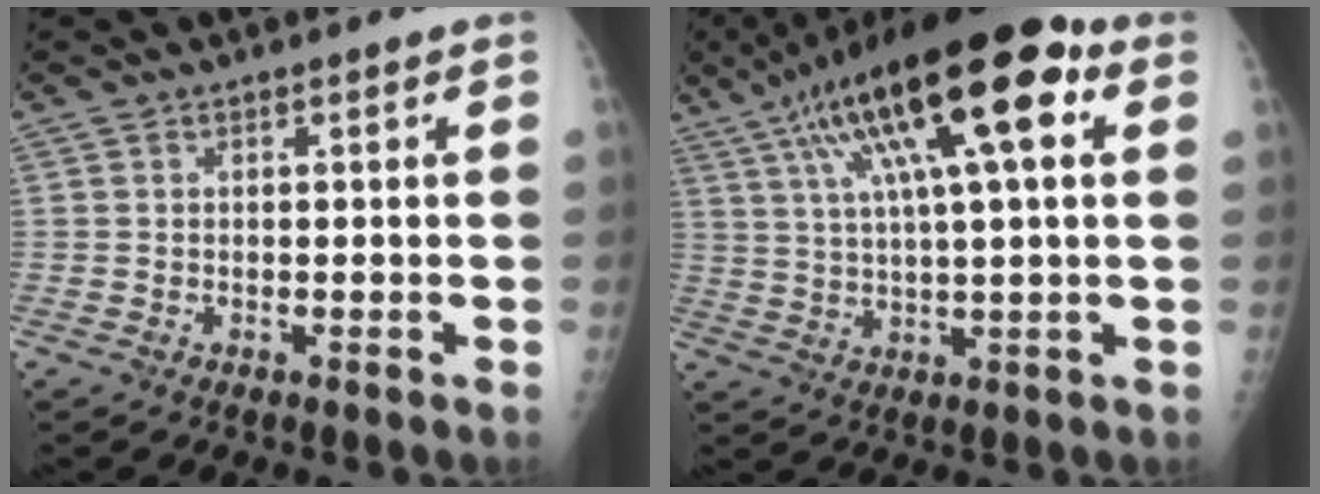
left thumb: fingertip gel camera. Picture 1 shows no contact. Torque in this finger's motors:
{"motor_torque": [1.32, 0.84, 2.18, -0.58, 0.64]}